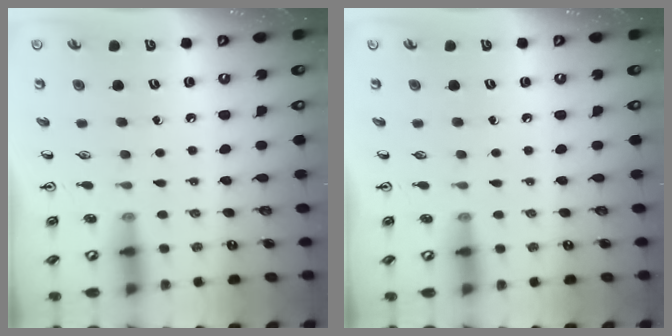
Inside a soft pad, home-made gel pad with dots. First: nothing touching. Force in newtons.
{"total": 0.0}